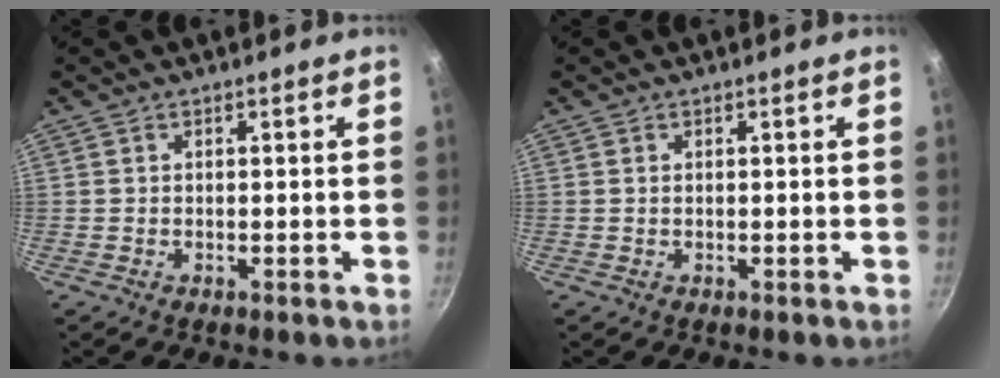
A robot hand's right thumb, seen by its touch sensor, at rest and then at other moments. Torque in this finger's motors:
{"motor_torque": [0.19, 0.10, 0.15, -0.19, 0.02]}